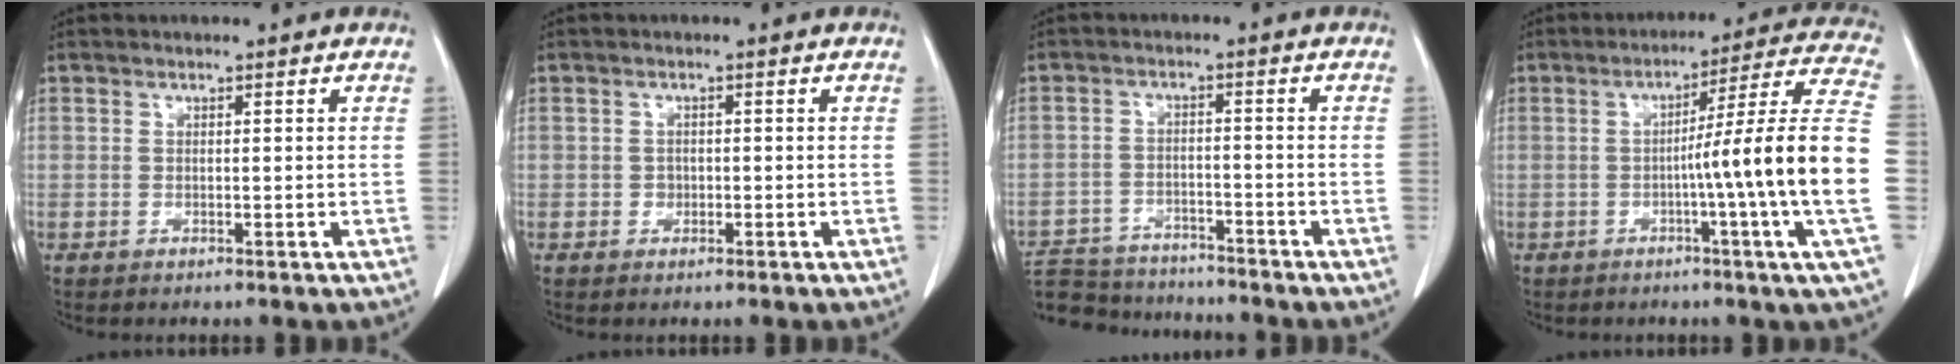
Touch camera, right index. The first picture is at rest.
{"total": 1.1, "force": [-0.3, 1.0, 0.3], "torque": [-0.002, 0.005, -0.005]}
{"total": 12.1, "force": [-11.2, 3.2, 3.1], "torque": [-0.054, 0.002, -0.170]}
{"total": 16.9, "force": [-2.8, -3.1, 16.4], "torque": [-0.226, -0.004, -0.053]}